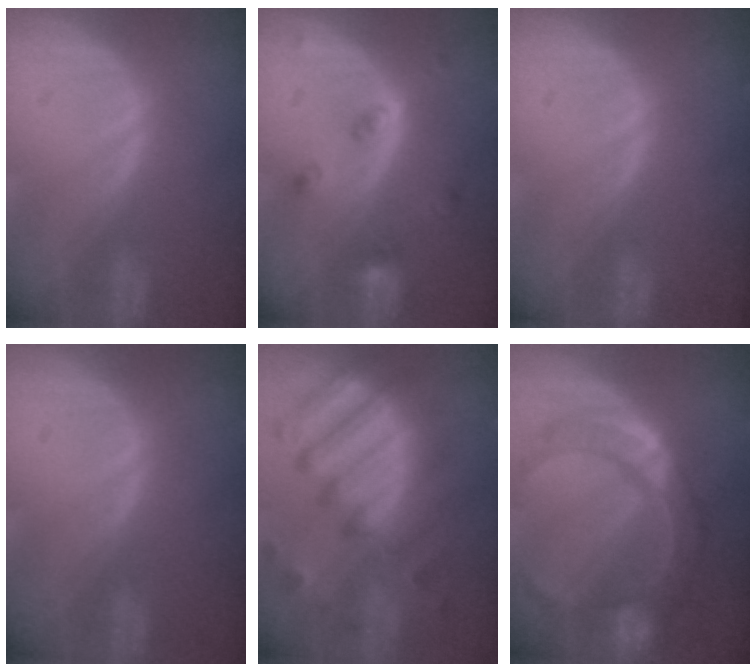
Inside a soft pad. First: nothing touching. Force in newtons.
{"total": 4.3, "press": 3.9, "slide": 1.8}
{"total": 0.0}
{"total": 0.0}
{"total": 11.8, "press": 10.4, "slide": 5.6}
{"total": 10.8, "press": 10.7, "slide": 1.0}